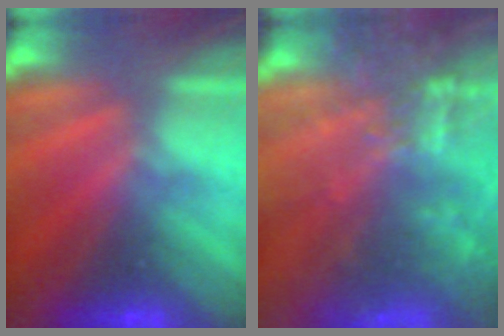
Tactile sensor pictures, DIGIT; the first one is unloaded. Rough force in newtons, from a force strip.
{"total": 7.4}